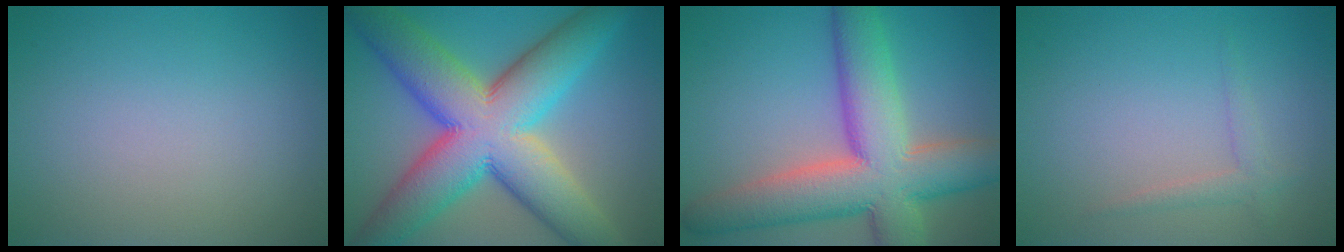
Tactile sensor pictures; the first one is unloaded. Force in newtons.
{"total": 14.6, "press": 14.6, "slide": 0.3}
{"total": 11.6, "press": 11.6, "slide": 1.0}
{"total": 1.4, "press": 1.4, "slide": 0.1}